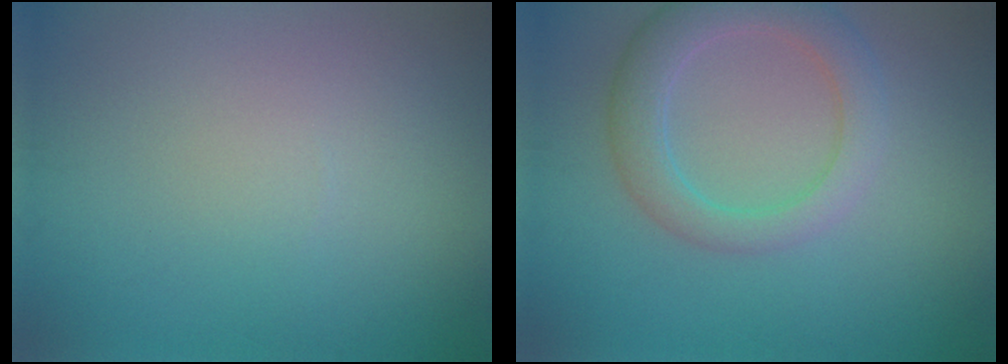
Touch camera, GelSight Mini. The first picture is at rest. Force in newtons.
{"total": 4.6, "press": 4.6, "slide": 0.2}